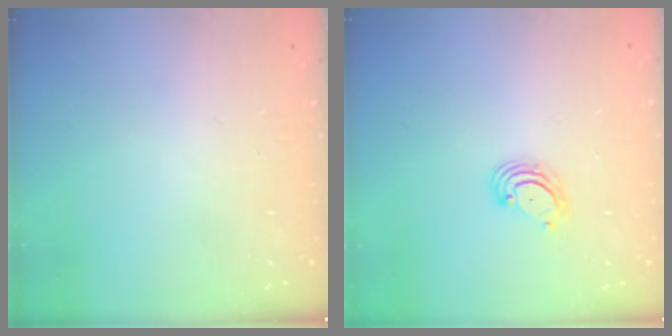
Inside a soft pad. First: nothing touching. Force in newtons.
{"total": 3.2, "press": 3.1, "slide": 0.4}